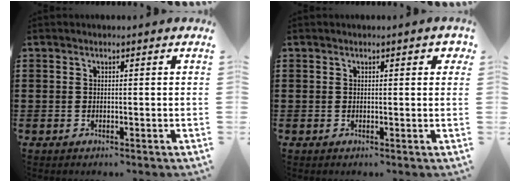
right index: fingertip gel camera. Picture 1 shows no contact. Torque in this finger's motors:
{"motor_torque": [0.07, -0.02, 0.01, 0.00]}